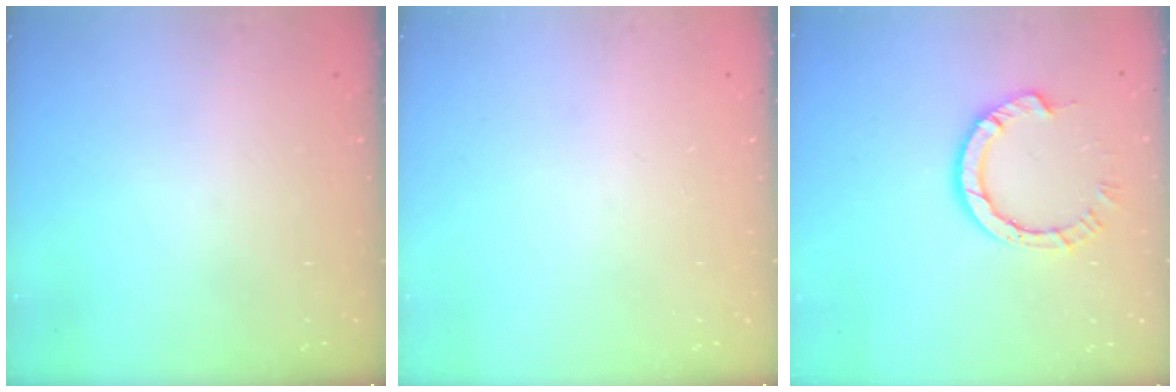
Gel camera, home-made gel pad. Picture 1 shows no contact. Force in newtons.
{"total": 0.0}
{"total": 8.3, "press": 8.3, "slide": 0.9}